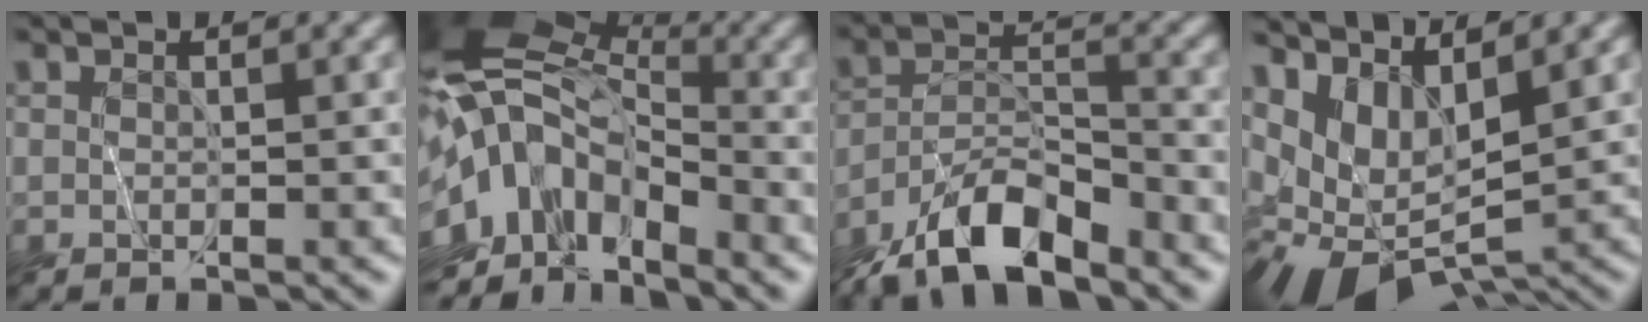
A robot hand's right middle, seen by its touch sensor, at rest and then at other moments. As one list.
[{"total": 11.7, "force": [-3.8, 7.4, 8.2], "torque": [-0.154, 0.001, -0.077]}, {"total": 8.9, "force": [-7.2, 2.8, 4.5], "torque": [-0.073, 0.004, -0.145]}, {"total": 7.5, "force": [0.3, 4.5, 6.0], "torque": [-0.117, -0.019, 0.015]}]